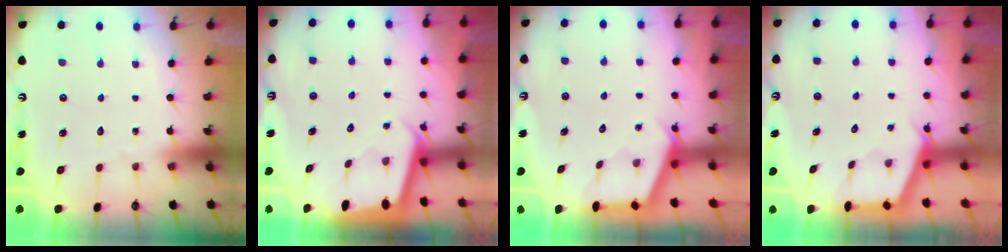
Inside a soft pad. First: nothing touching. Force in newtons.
{"total": 1.9, "press": 1.9, "slide": 0.1}
{"total": 2.6, "press": 2.6, "slide": 0.3}
{"total": 2.9, "press": 2.9, "slide": 0.3}